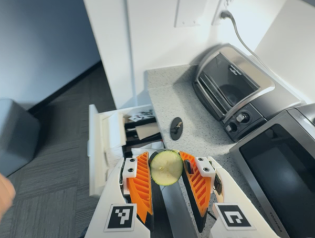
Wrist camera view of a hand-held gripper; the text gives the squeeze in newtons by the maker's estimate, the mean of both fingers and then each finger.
{"total": 8.2, "left": 8.3, "right": 8.0}